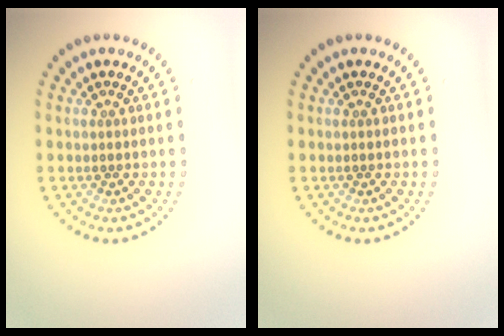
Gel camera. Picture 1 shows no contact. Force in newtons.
{"total": 0.0}